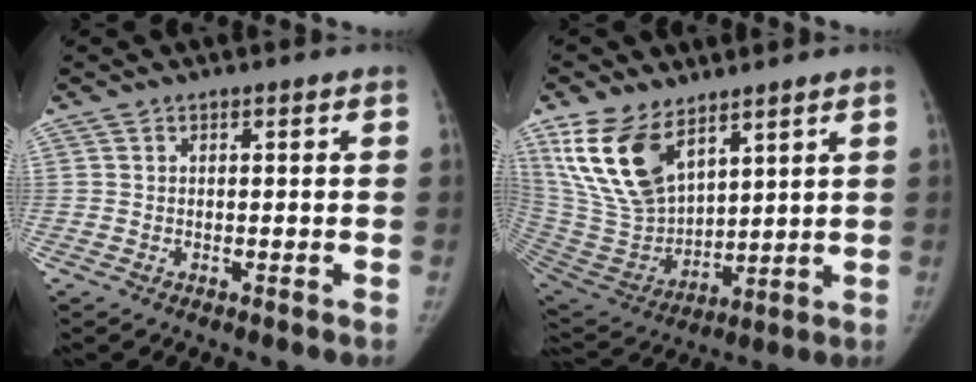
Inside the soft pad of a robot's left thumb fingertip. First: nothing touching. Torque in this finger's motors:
{"motor_torque": [1.55, 1.65, 1.51, -1.26, 0.17]}